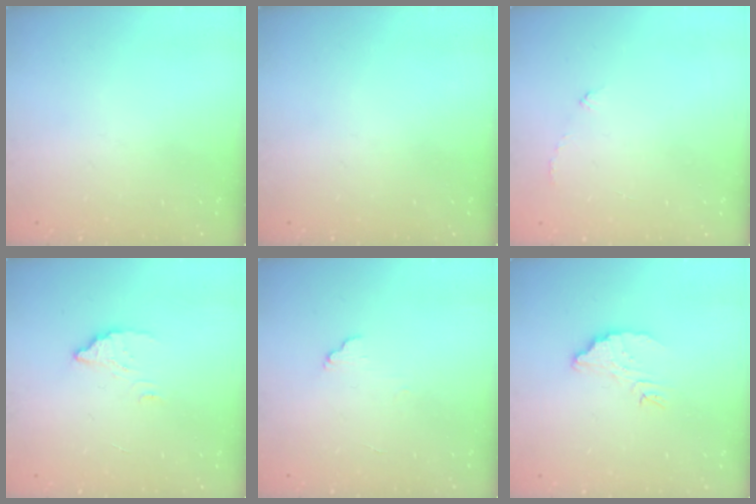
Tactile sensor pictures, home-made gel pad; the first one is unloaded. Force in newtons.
{"total": 0.0}
{"total": 3.4, "press": 3.4, "slide": 0.3}
{"total": 2.8, "press": 2.8, "slide": 0.2}
{"total": 6.2, "press": 6.2, "slide": 0.3}
{"total": 5.4, "press": 5.4, "slide": 0.3}